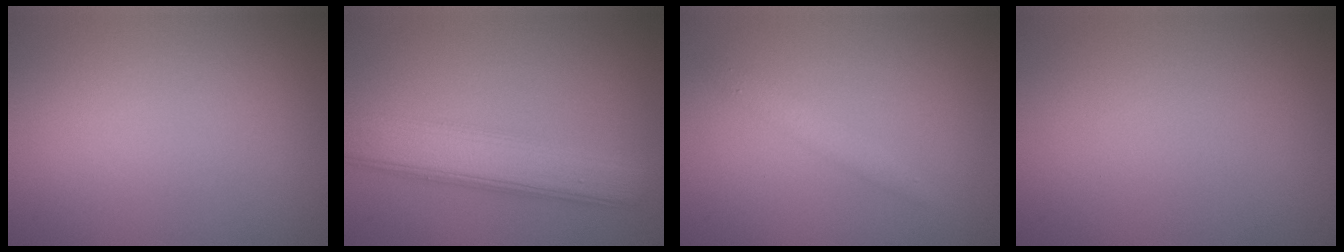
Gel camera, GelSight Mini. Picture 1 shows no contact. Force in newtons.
{"total": 5.9, "press": 5.9, "slide": 0.1}
{"total": 1.4, "press": 1.4, "slide": 0.1}
{"total": 0.0}